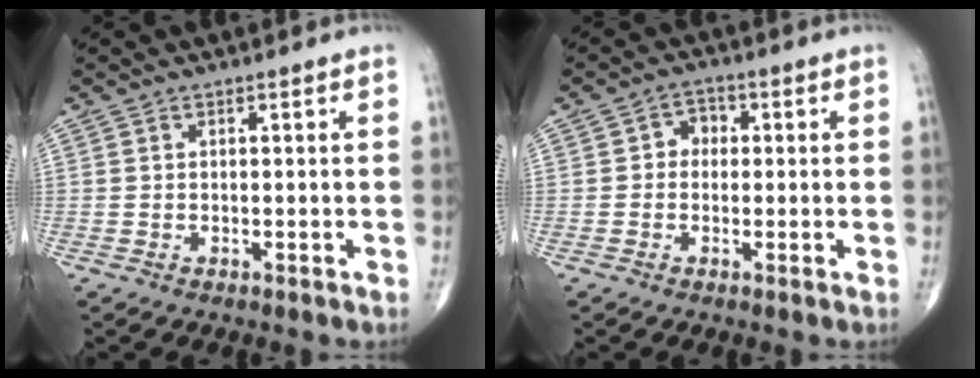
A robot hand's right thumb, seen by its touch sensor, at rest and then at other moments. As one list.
[{"total": 3.4, "force": [0.0, 2.9, 1.8], "torque": [-0.003, 0.014, -0.010]}]